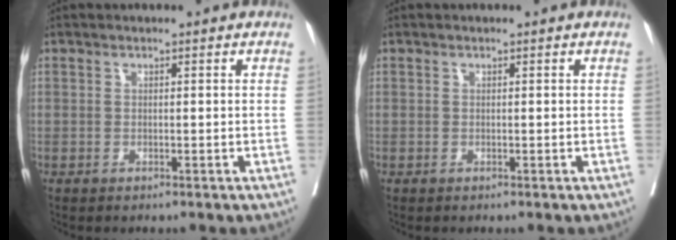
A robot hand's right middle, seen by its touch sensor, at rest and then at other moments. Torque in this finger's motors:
{"motor_torque": [0.31, -0.19, 0.01, 0.00]}